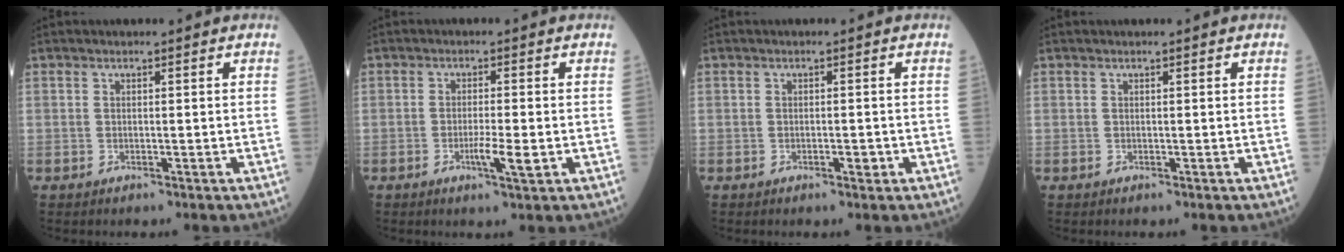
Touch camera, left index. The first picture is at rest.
{"total": 3.5, "force": [-1.2, 0.2, 3.3], "torque": [-0.060, -0.007, -0.020]}
{"total": 1.1, "force": [-0.7, 0.4, 0.9], "torque": [-0.014, -0.001, -0.010]}
{"total": 0.0}